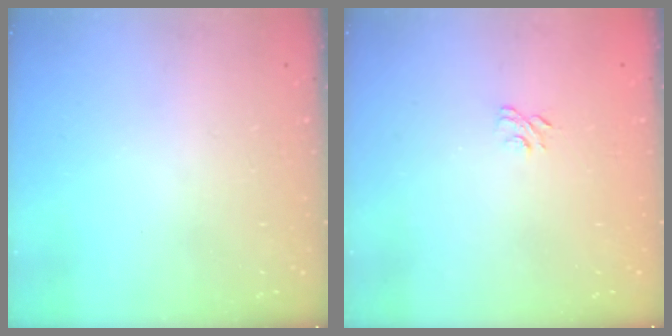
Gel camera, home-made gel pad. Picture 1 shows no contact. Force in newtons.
{"total": 5.2, "press": 5.1, "slide": 1.3}